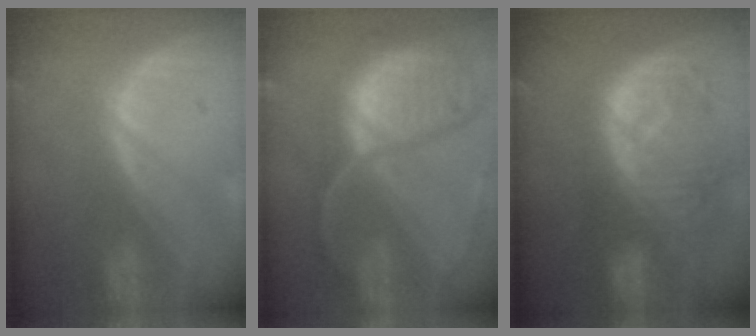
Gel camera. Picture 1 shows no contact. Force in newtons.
{"total": 11.7, "press": 9.7, "slide": 6.5}
{"total": 11.2, "press": 9.7, "slide": 5.5}